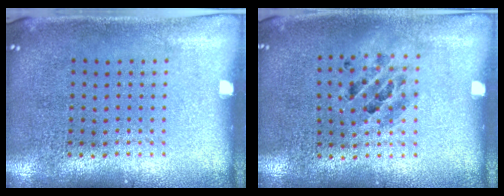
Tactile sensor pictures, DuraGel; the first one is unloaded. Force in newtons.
{"total": 0.9, "press": 0.9, "slide": 0.3}